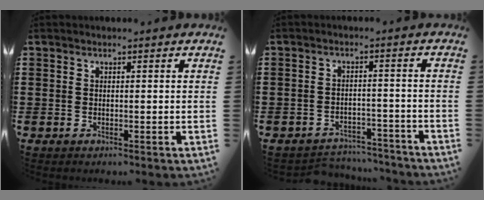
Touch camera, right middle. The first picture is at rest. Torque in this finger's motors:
{"motor_torque": [0.07, -0.19, 0.03, 0.00]}